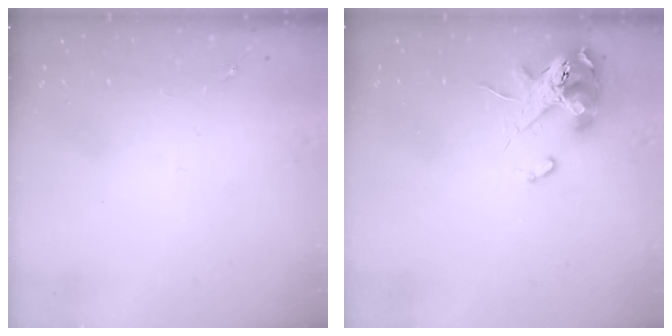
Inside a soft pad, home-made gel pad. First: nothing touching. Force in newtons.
{"total": 11.9, "press": 11.8, "slide": 1.5}